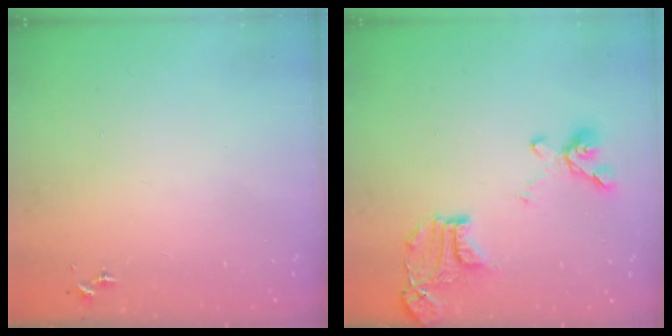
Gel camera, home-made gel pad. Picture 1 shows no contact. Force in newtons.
{"total": 17.9, "press": 17.8, "slide": 1.9}